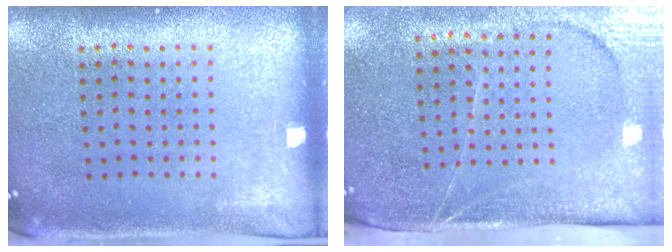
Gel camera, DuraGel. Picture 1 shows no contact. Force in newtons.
{"total": 4.0, "press": 3.4, "slide": 2.2}